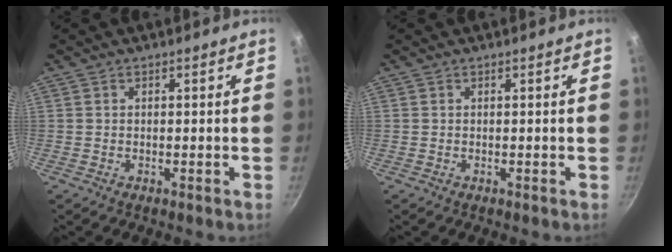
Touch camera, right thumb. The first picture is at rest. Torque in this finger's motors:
{"motor_torque": [0.00, 0.00, 0.00, 0.00, 0.00]}